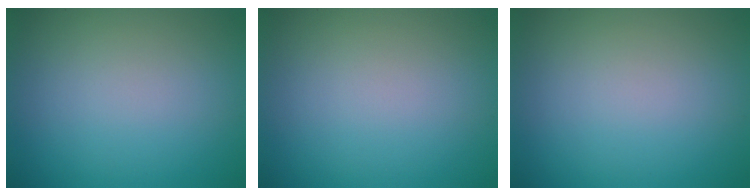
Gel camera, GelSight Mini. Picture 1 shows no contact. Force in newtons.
{"total": 0.0}
{"total": 0.0}